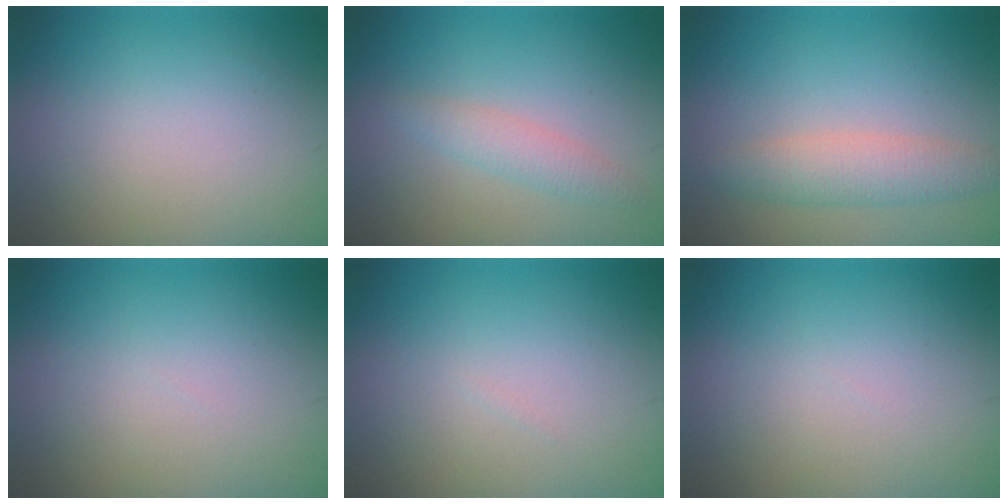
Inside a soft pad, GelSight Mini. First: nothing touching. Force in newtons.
{"total": 1.8, "press": 1.8, "slide": 0.0}
{"total": 3.0, "press": 3.0, "slide": 0.0}
{"total": 0.0}
{"total": 0.0}
{"total": 0.0}